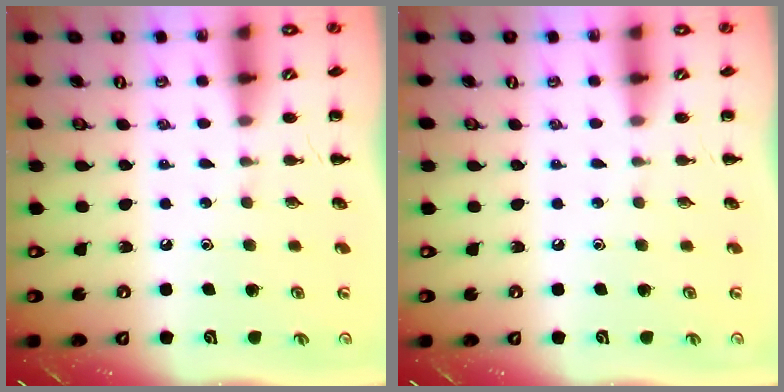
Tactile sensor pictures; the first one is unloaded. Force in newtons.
{"total": 0.0}